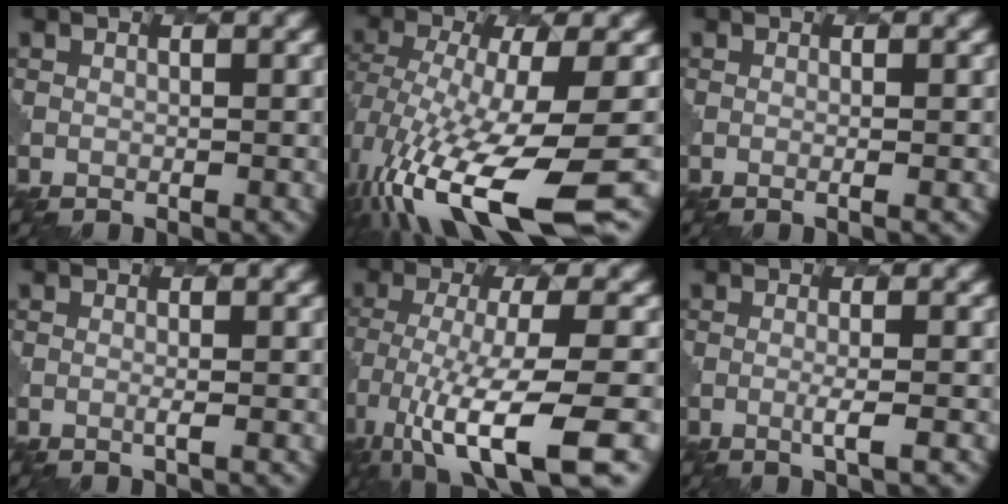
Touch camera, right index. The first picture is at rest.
{"total": 12.2, "force": [-4.6, 3.5, 10.8], "torque": [-0.219, -0.032, -0.066]}
{"total": 1.0, "force": [0.0, 0.3, 1.0], "torque": [-0.006, 0.001, -0.007]}
{"total": 0.9, "force": [0.1, 0.1, 0.9], "torque": [-0.011, 0.004, -0.004]}
{"total": 11.5, "force": [-5.9, 2.7, 9.5], "torque": [-0.178, -0.017, -0.094]}
{"total": 1.7, "force": [-0.2, 0.1, 1.7], "torque": [-0.024, 0.005, -0.010]}